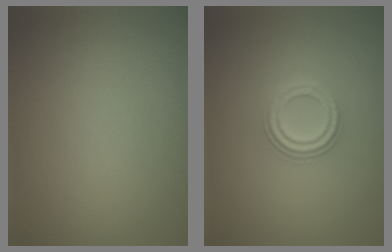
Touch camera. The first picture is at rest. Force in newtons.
{"total": 2.7, "press": 2.5, "slide": 1.2}